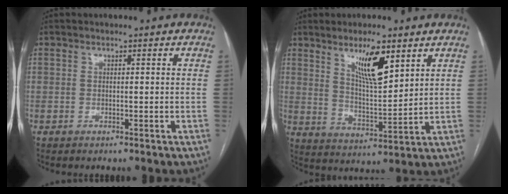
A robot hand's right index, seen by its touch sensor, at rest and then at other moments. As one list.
[{"total": 9.2, "force": [5.4, 1.8, 7.2], "torque": [-0.132, -0.008, 0.101]}]